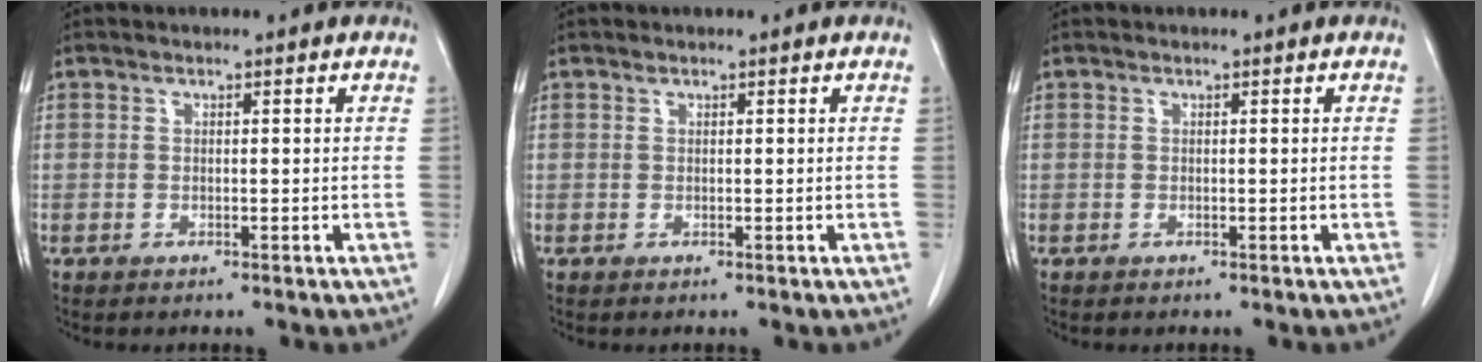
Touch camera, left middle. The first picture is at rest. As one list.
[{"total": 0.0}, {"total": 0.0}]